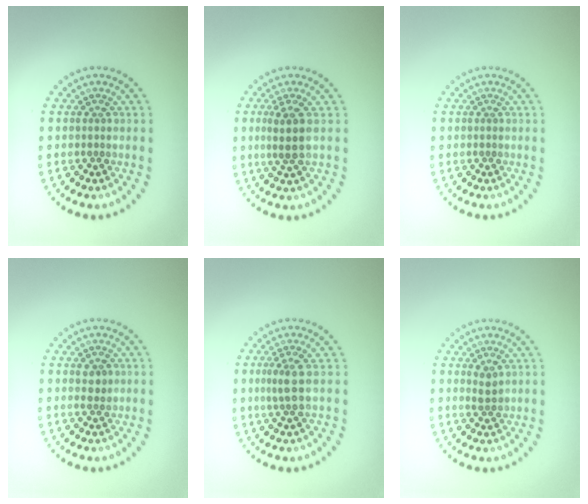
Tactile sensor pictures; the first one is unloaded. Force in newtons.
{"total": 2.5, "press": 2.1, "slide": 1.3}
{"total": 0.0}
{"total": 1.1, "press": 1.1, "slide": 0.2}
{"total": 1.9, "press": 1.6, "slide": 1.1}
{"total": 1.2, "press": 1.1, "slide": 0.5}